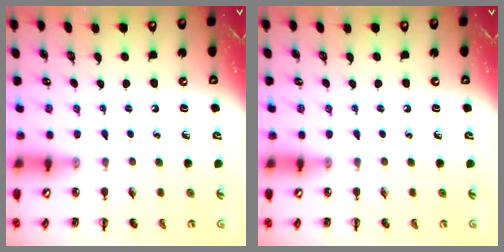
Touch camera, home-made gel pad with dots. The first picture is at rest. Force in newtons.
{"total": 0.0}